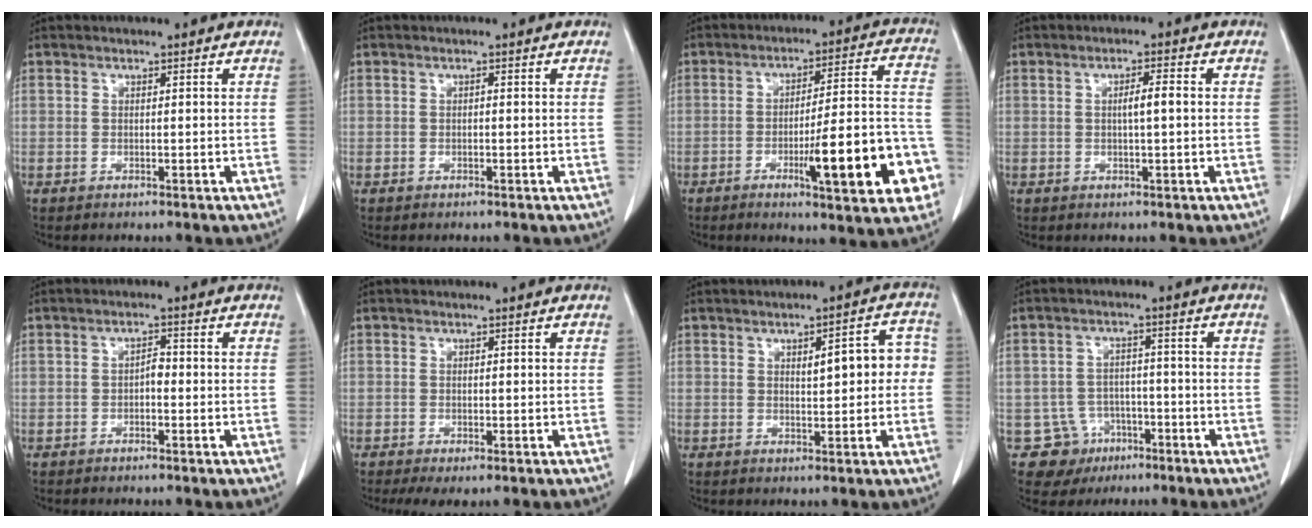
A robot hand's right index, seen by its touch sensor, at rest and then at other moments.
{"total": 0.0}
{"total": 17.0, "force": [-6.1, 2.6, 15.6], "torque": [-0.184, 0.018, -0.076]}
{"total": 2.8, "force": [0.1, 0.2, 2.8], "torque": [-0.049, 0.002, 0.001]}
{"total": 1.0, "force": [-0.1, 0.5, 0.8], "torque": [-0.014, 0.003, -0.004]}
{"total": 2.2, "force": [-1.1, 0.9, 1.6], "torque": [-0.033, -0.006, -0.017]}
{"total": 6.6, "force": [0.7, 2.2, 6.2], "torque": [-0.078, 0.027, 0.010]}
{"total": 6.5, "force": [-3.2, 5.7, -0.2], "torque": [0.007, 0.012, -0.043]}